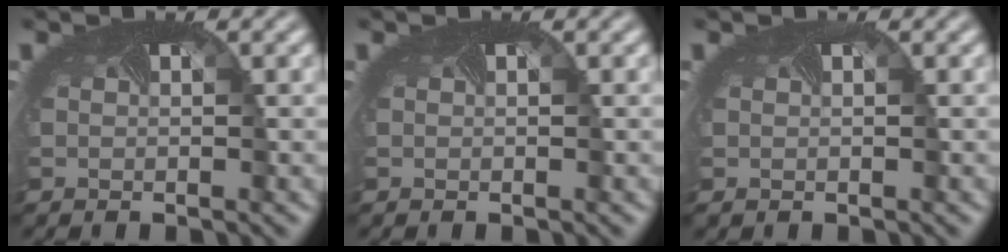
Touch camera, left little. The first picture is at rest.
{"total": 0.0}
{"total": 0.0}